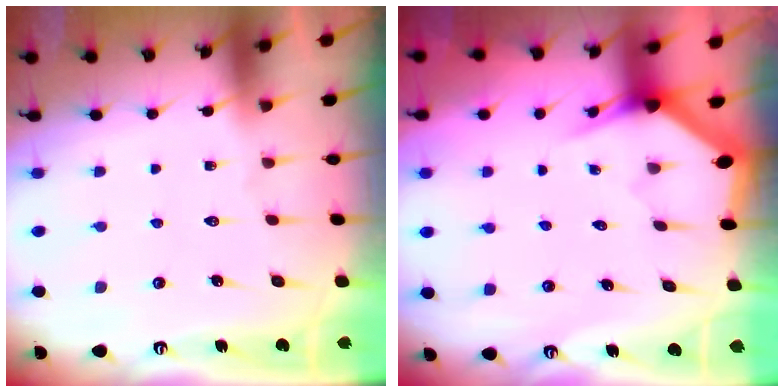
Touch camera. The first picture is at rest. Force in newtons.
{"total": 3.0, "press": 3.0, "slide": 0.0}